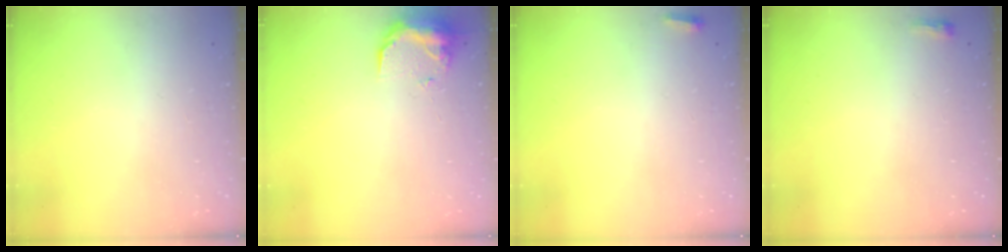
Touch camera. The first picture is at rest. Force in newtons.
{"total": 9.9, "press": 9.4, "slide": 3.1}
{"total": 2.7, "press": 2.6, "slide": 0.9}
{"total": 2.6, "press": 2.5, "slide": 0.6}